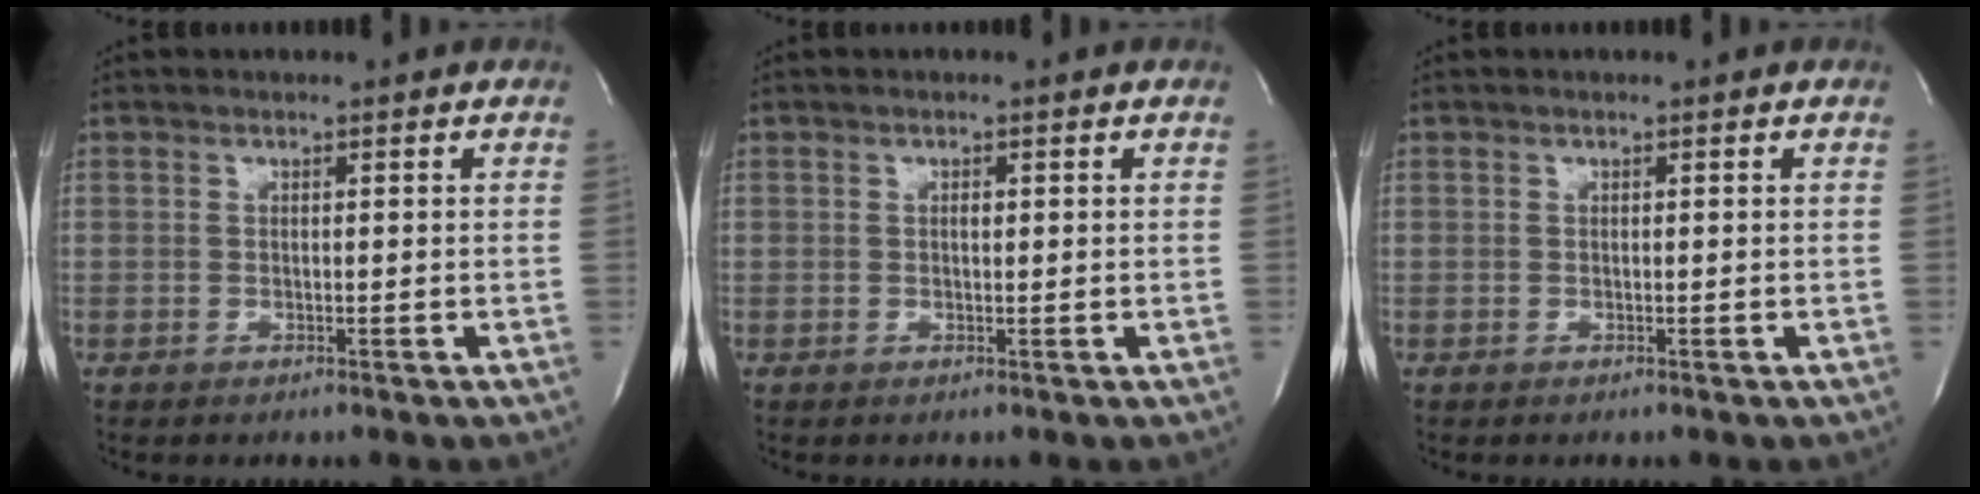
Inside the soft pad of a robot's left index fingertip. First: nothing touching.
{"total": 0.7, "force": [0.1, 0.3, 0.6], "torque": [-0.012, 0.001, 0.000]}
{"total": 0.0}